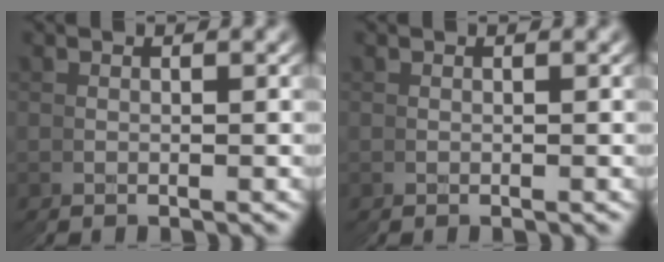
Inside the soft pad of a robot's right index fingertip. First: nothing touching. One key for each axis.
{"total": 0.0}